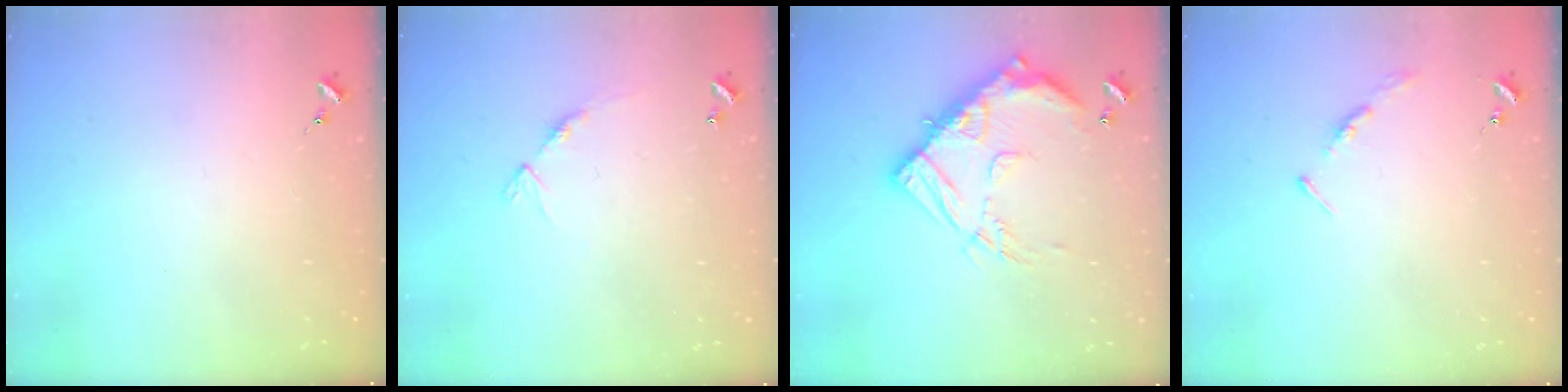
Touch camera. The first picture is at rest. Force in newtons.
{"total": 8.4, "press": 8.4, "slide": 0.6}
{"total": 17.8, "press": 17.7, "slide": 1.9}
{"total": 3.5, "press": 3.5, "slide": 0.3}